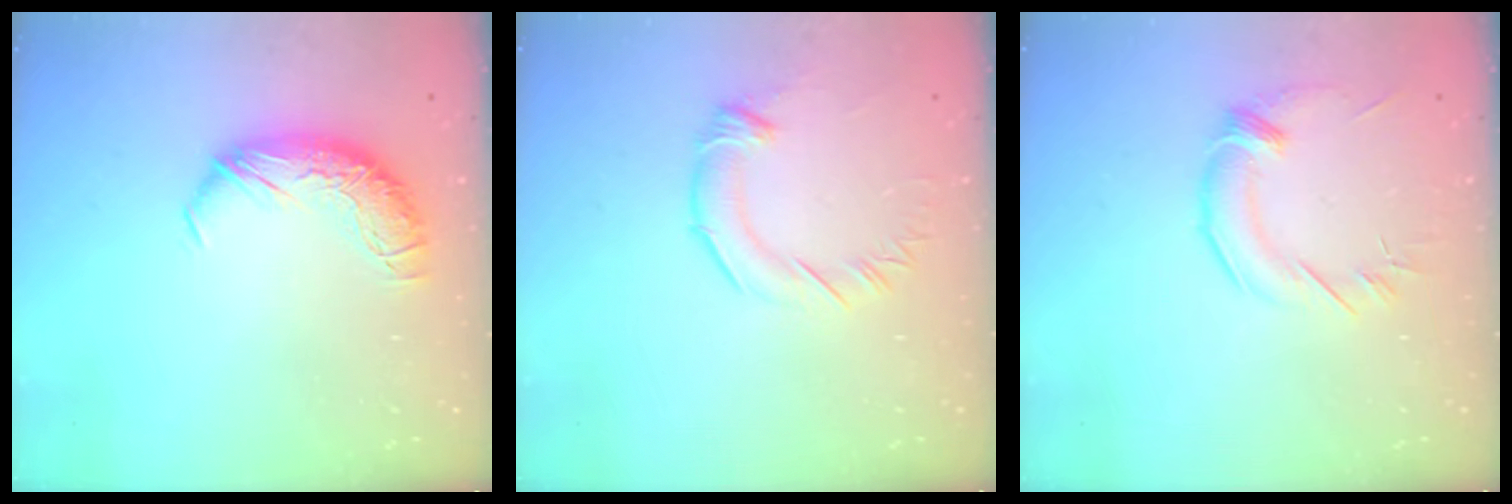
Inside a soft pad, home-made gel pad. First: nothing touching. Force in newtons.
{"total": 2.5, "press": 2.4, "slide": 0.7}
{"total": 1.3, "press": 0.5, "slide": 1.2}